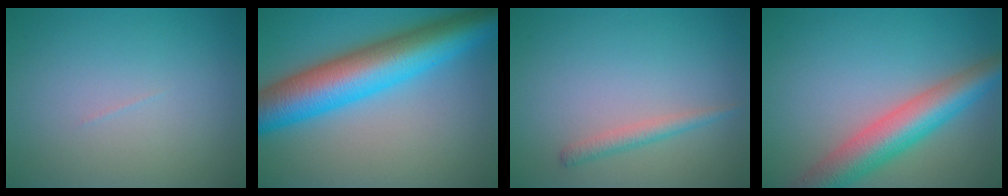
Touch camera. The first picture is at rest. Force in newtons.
{"total": 11.0, "press": 11.0, "slide": 0.0}
{"total": 1.6, "press": 1.6, "slide": 0.1}
{"total": 7.1, "press": 7.1, "slide": 0.5}